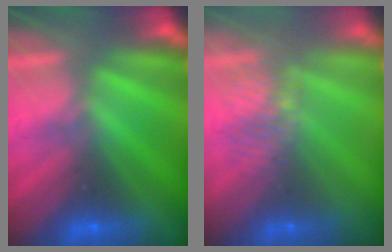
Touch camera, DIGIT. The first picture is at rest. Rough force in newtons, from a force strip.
{"total": 6.5}